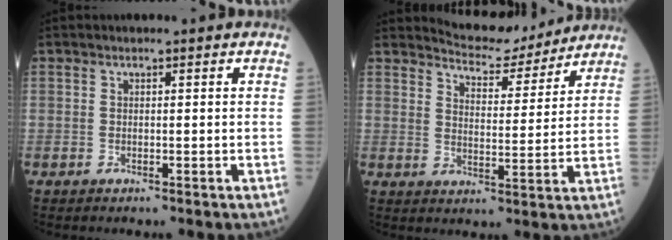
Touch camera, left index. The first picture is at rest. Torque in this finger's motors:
{"motor_torque": [0.91, -1.01, 0.13, 0.02]}